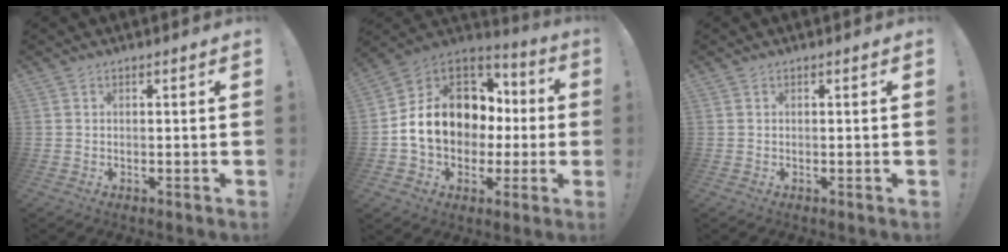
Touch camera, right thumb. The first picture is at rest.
{"total": 17.5, "force": [1.1, 13.9, 10.6], "torque": [-0.171, 0.011, 0.043]}
{"total": 0.0}